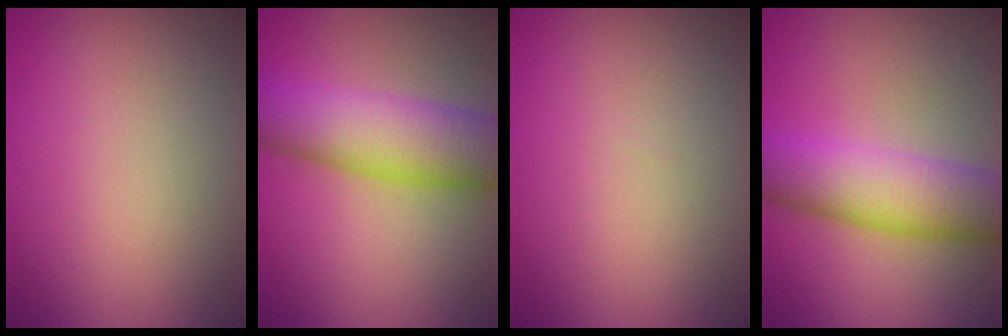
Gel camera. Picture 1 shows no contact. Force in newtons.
{"total": 8.9, "press": 8.9, "slide": 0.2}
{"total": 0.0}
{"total": 8.0, "press": 8.0, "slide": 0.1}